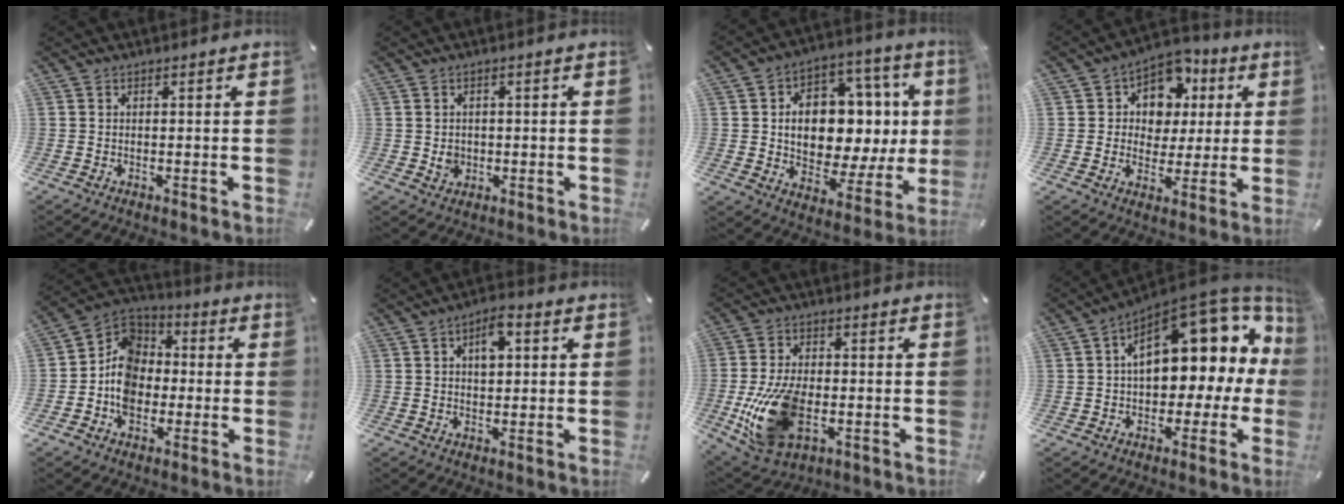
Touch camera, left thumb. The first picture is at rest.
{"total": 3.0, "force": [-0.2, 2.8, 1.1], "torque": [-0.005, -0.001, -0.007]}
{"total": 15.2, "force": [1.9, 10.8, 10.6], "torque": [-0.152, -0.024, 0.038]}
{"total": 9.9, "force": [3.8, 8.6, 3.3], "torque": [-0.060, -0.030, 0.073]}
{"total": 11.1, "force": [-2.9, 9.6, 4.9], "torque": [-0.117, 0.018, -0.058]}
{"total": 5.7, "force": [1.4, 3.2, 4.5], "torque": [-0.068, 0.001, 0.020]}
{"total": 16.3, "force": [-3.8, 10.2, 12.1], "torque": [-0.265, -0.002, -0.063]}
{"total": 18.5, "force": [6.8, 10.1, 13.9], "torque": [-0.187, -0.046, 0.113]}